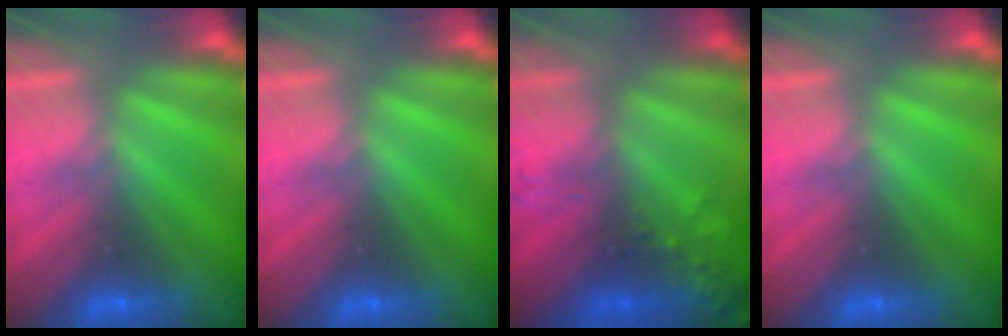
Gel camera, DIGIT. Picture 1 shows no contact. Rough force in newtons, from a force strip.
{"total": 0.0}
{"total": 9.1}
{"total": 0.0}